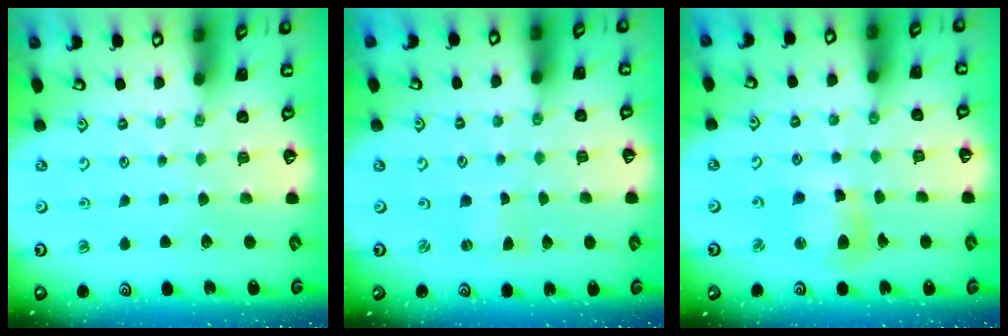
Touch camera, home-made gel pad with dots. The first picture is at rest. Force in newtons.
{"total": 0.0}
{"total": 10.6, "press": 10.5, "slide": 1.5}